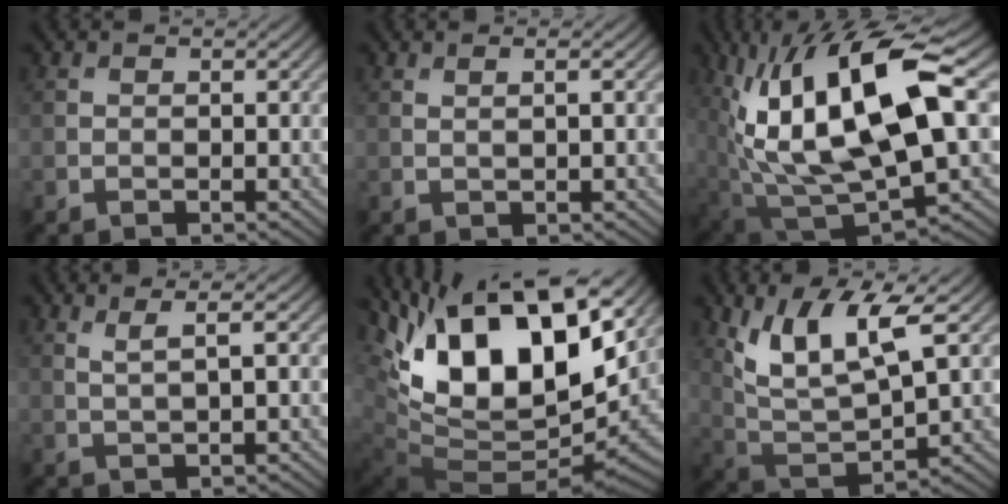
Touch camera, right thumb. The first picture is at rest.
{"total": 1.4, "force": [0.5, 0.2, 1.3], "torque": [-0.018, -0.002, 0.006]}
{"total": 18.9, "force": [3.9, 7.7, 16.9], "torque": [-0.323, 0.009, 0.067]}
{"total": 2.6, "force": [1.1, 0.4, 2.3], "torque": [-0.039, 0.004, 0.022]}
{"total": 18.5, "force": [6.3, 9.0, 14.9], "torque": [-0.287, 0.000, 0.120]}
{"total": 10.9, "force": [5.0, 4.1, 8.8], "torque": [-0.191, -0.009, 0.102]}